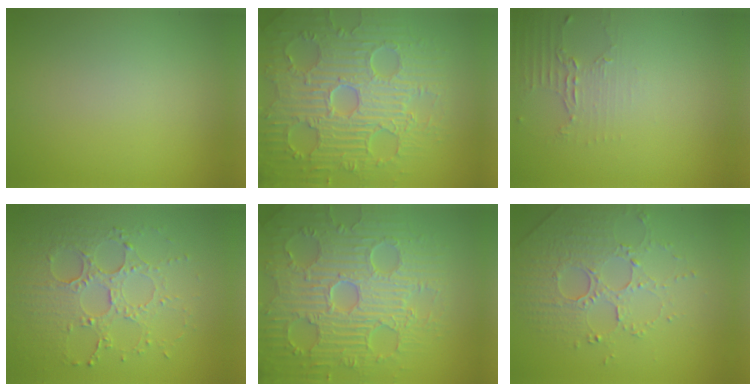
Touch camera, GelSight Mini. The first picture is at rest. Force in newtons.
{"total": 9.3, "press": 6.8, "slide": 6.3}
{"total": 2.0, "press": 1.5, "slide": 1.4}
{"total": 4.2, "press": 3.6, "slide": 2.1}
{"total": 9.3, "press": 6.8, "slide": 6.3}
{"total": 5.0, "press": 3.5, "slide": 3.6}